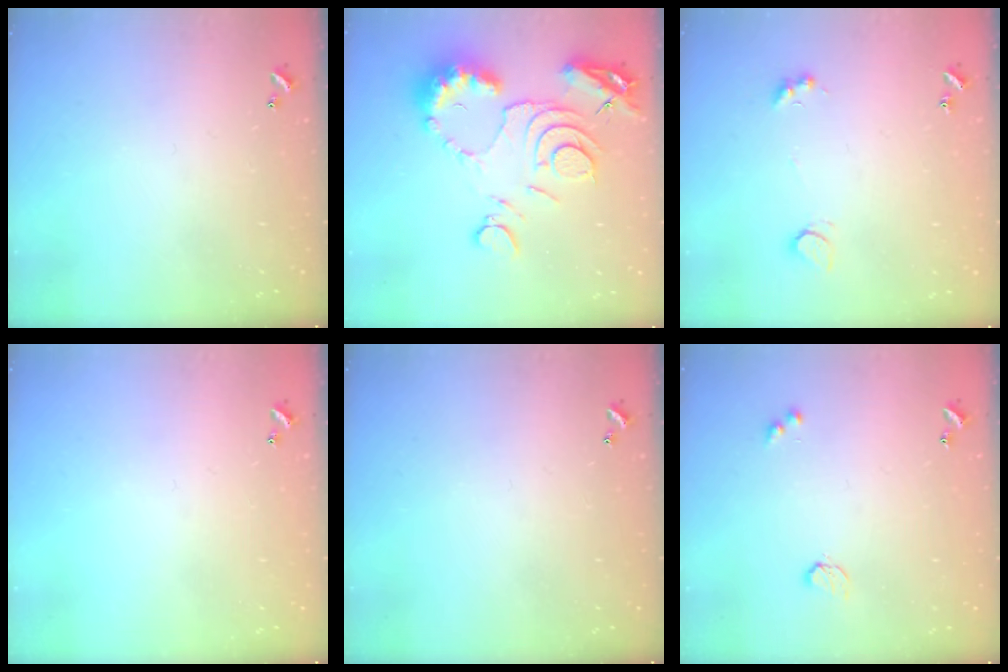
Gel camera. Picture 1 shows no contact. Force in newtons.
{"total": 15.7, "press": 15.6, "slide": 1.8}
{"total": 2.5, "press": 2.3, "slide": 1.1}
{"total": 0.0}
{"total": 0.0}
{"total": 2.9, "press": 2.9, "slide": 0.5}